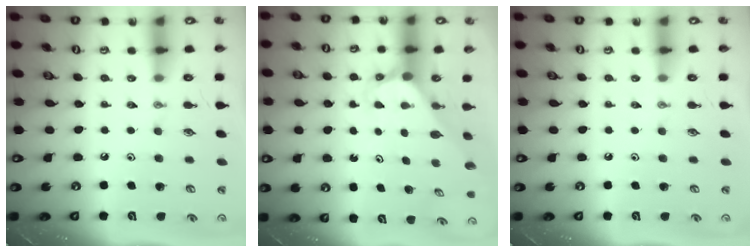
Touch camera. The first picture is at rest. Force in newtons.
{"total": 2.7, "press": 2.7, "slide": 0.2}
{"total": 0.0}